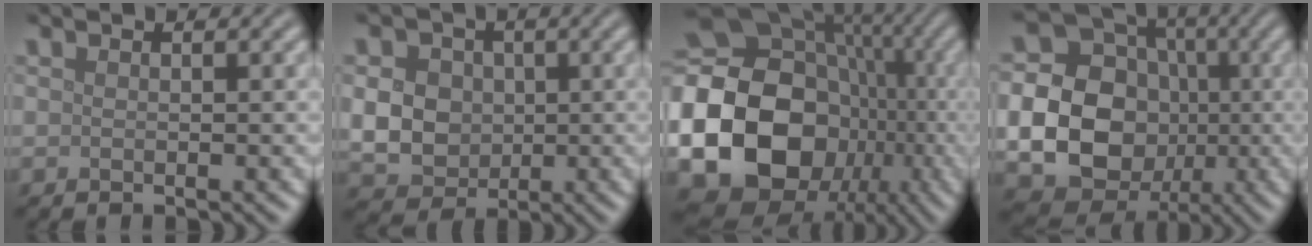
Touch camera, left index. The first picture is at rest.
{"total": 6.9, "force": [0.4, 6.0, 3.4], "torque": [-0.067, 0.013, -0.005]}
{"total": 23.1, "force": [-4.7, 19.9, 10.9], "torque": [-0.228, -0.036, -0.112]}
{"total": 16.7, "force": [-1.3, 15.6, 6.1], "torque": [-0.159, -0.006, -0.044]}